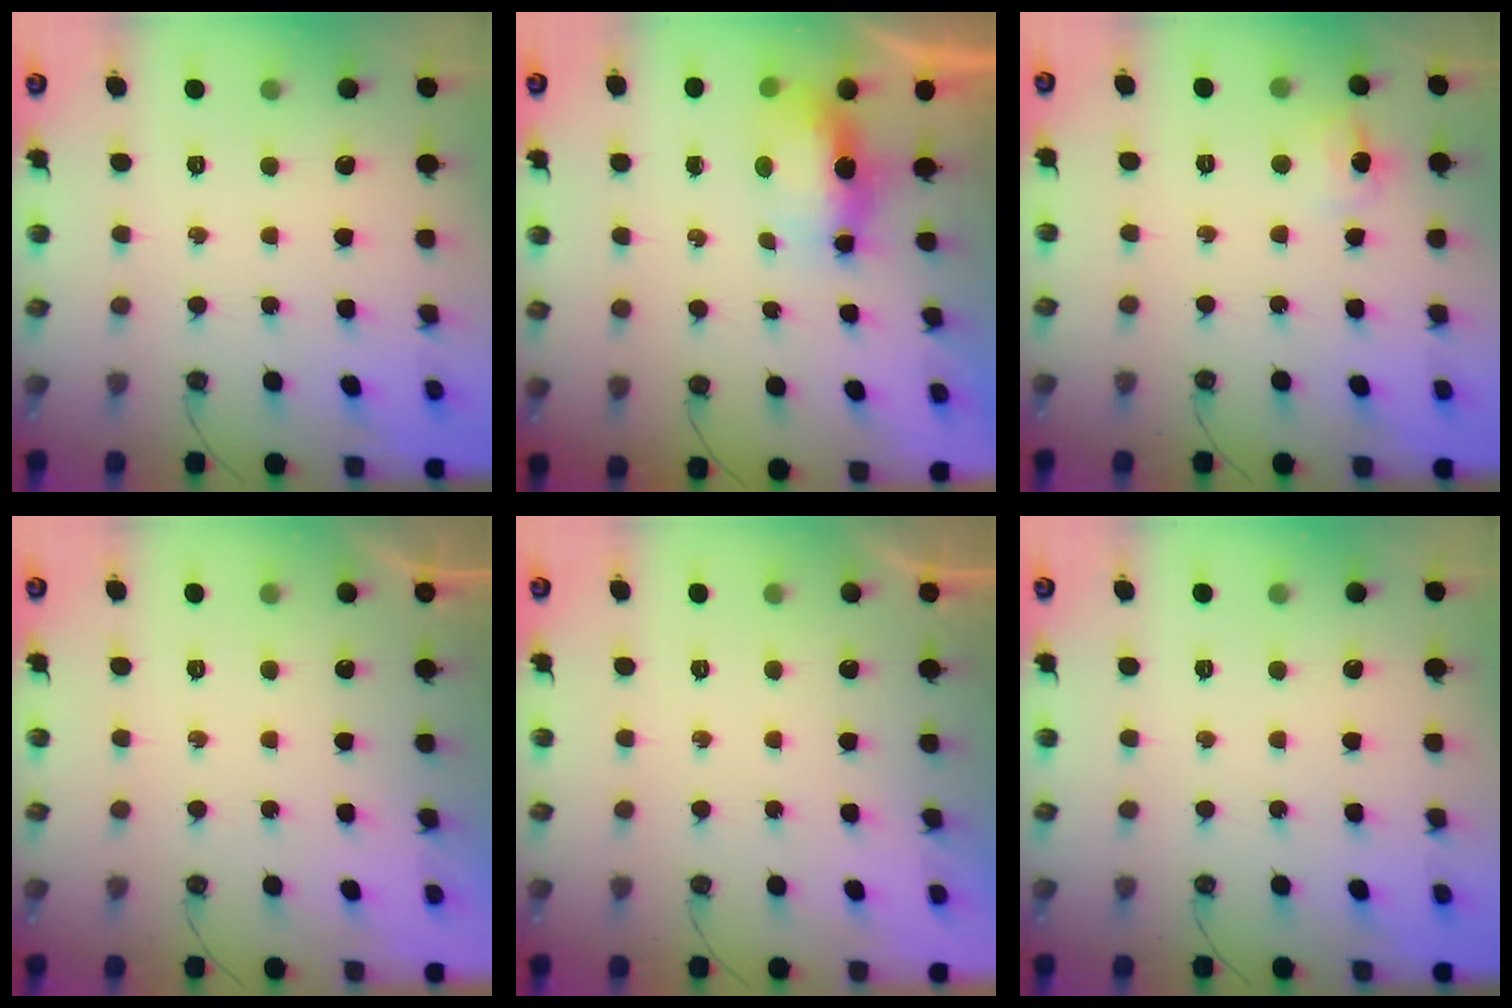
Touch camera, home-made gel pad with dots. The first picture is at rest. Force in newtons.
{"total": 15.1, "press": 9.0, "slide": 12.1}
{"total": 6.1, "press": 6.1, "slide": 0.6}
{"total": 0.0}
{"total": 0.0}
{"total": 0.0}